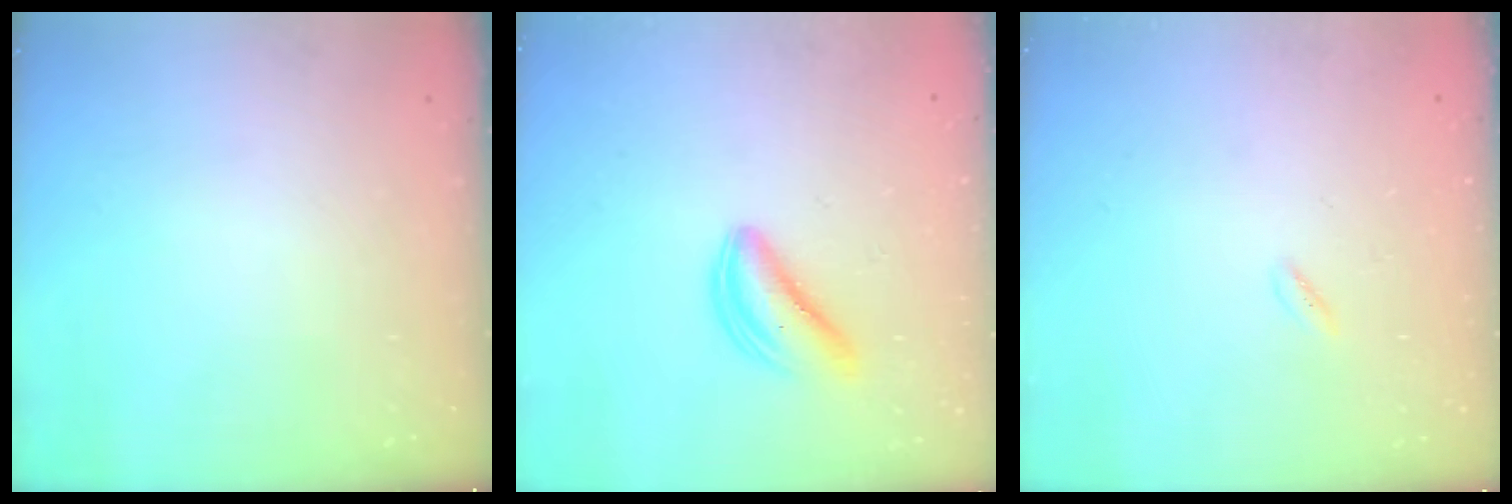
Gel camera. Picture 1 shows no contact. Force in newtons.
{"total": 5.1, "press": 5.1, "slide": 0.3}
{"total": 0.9, "press": 0.8, "slide": 0.5}